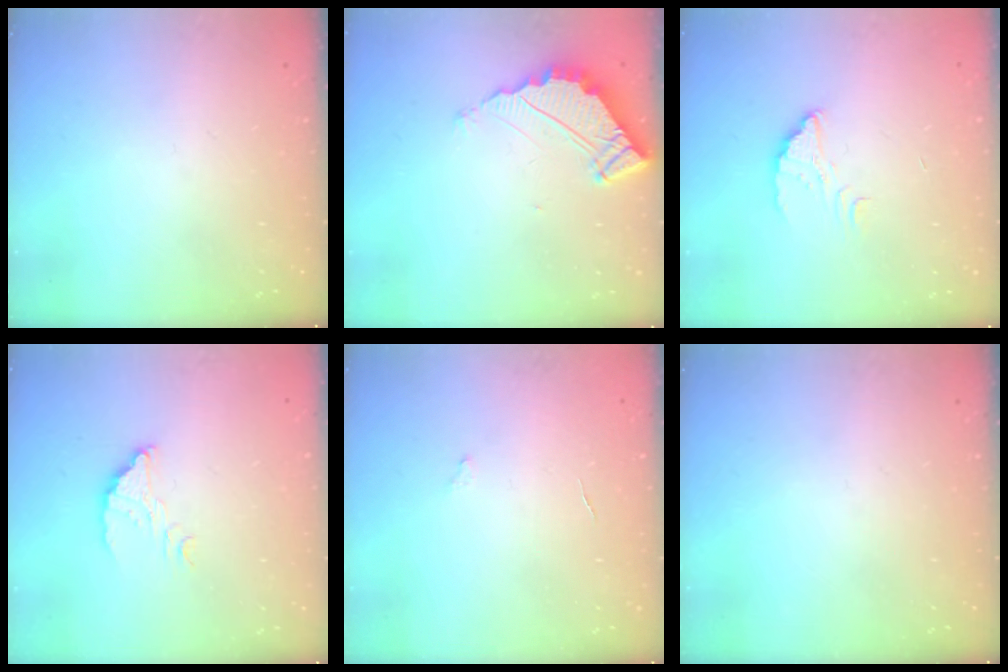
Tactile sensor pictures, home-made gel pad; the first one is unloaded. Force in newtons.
{"total": 5.1, "press": 5.1, "slide": 0.2}
{"total": 2.2, "press": 2.2, "slide": 0.1}
{"total": 3.4, "press": 3.4, "slide": 0.3}
{"total": 2.6, "press": 2.6, "slide": 0.2}
{"total": 0.0}